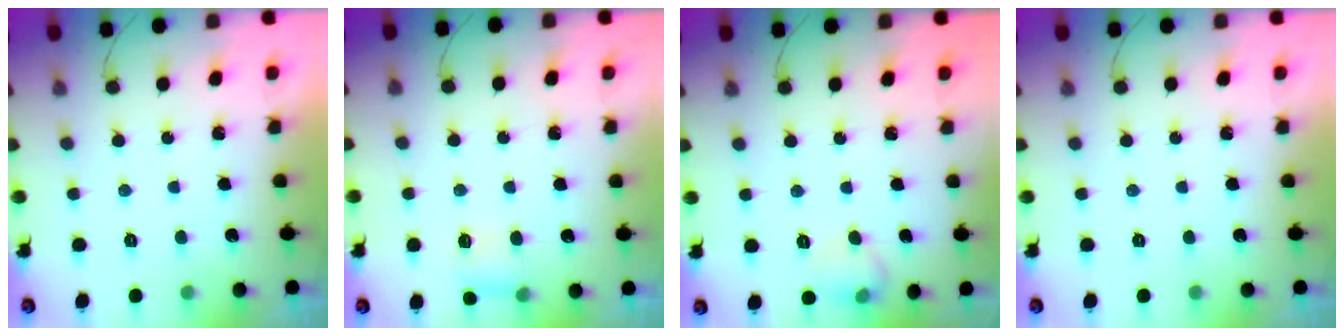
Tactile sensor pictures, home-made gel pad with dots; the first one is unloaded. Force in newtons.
{"total": 4.2, "press": 4.0, "slide": 1.1}
{"total": 6.7, "press": 5.8, "slide": 3.4}
{"total": 0.0}